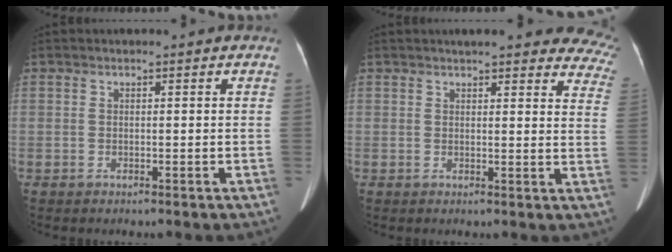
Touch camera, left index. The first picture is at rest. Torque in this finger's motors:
{"motor_torque": [0.65, -0.82, 0.33, 0.06]}